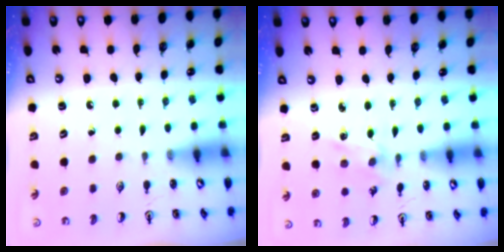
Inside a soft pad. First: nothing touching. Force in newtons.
{"total": 2.5, "press": 2.5, "slide": 0.5}